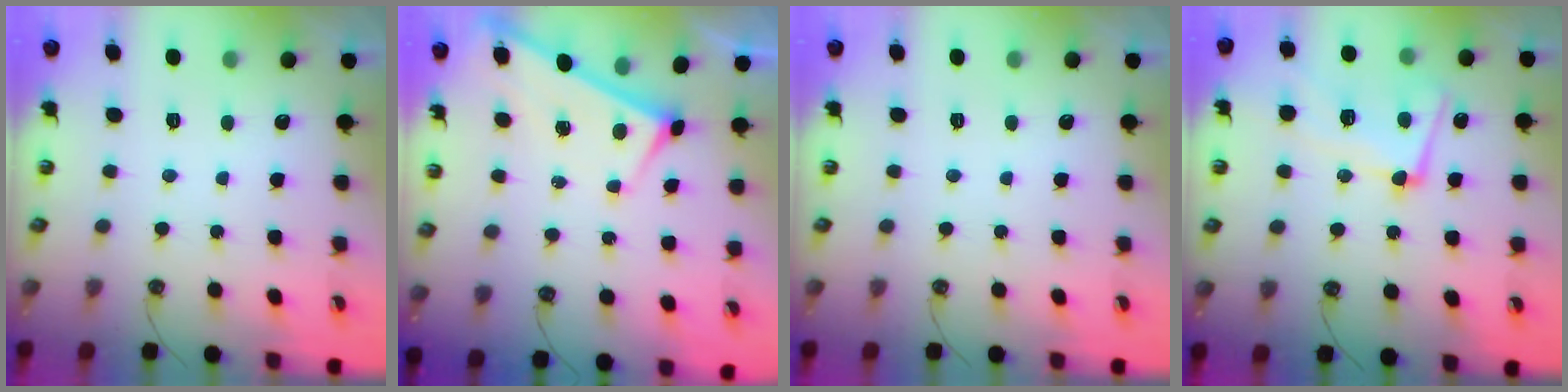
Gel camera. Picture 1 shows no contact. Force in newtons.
{"total": 2.9, "press": 2.9, "slide": 0.3}
{"total": 0.0}
{"total": 8.0, "press": 7.6, "slide": 2.3}